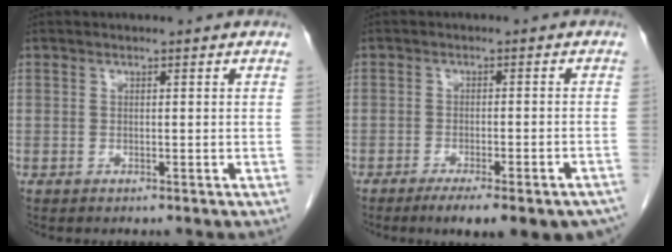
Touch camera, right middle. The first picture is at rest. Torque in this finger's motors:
{"motor_torque": [1.08, -1.06, 0.33, 0.07]}